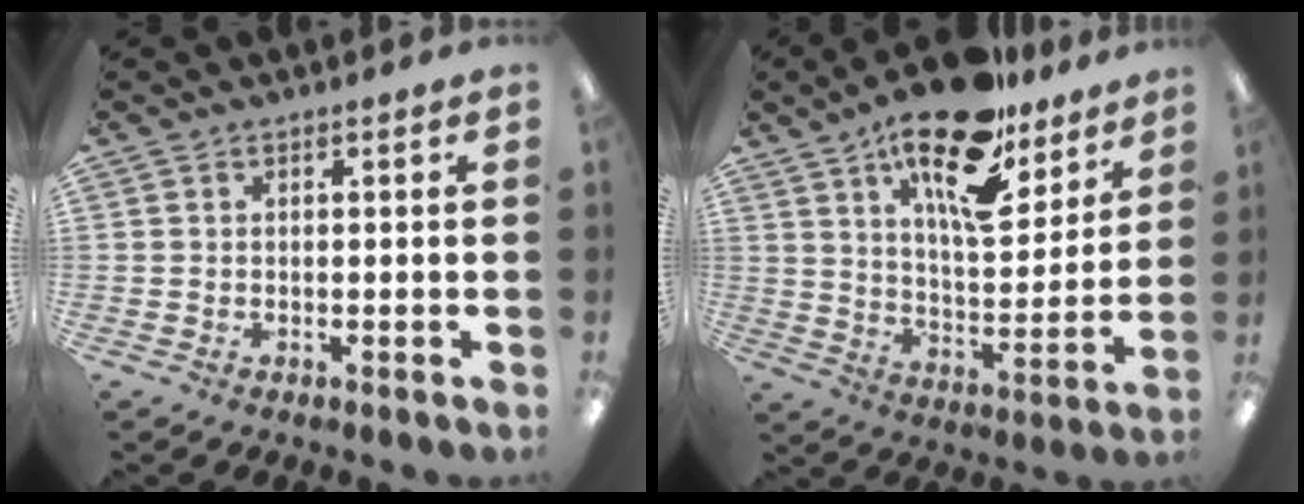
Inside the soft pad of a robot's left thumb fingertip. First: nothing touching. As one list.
[{"total": 21.0, "force": [14.3, 7.9, 13.2], "torque": [-0.214, -0.081, 0.240]}]